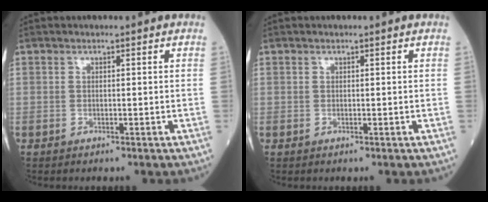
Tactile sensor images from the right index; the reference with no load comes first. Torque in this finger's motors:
{"motor_torque": [0.00, 0.00, 0.00, -0.01]}